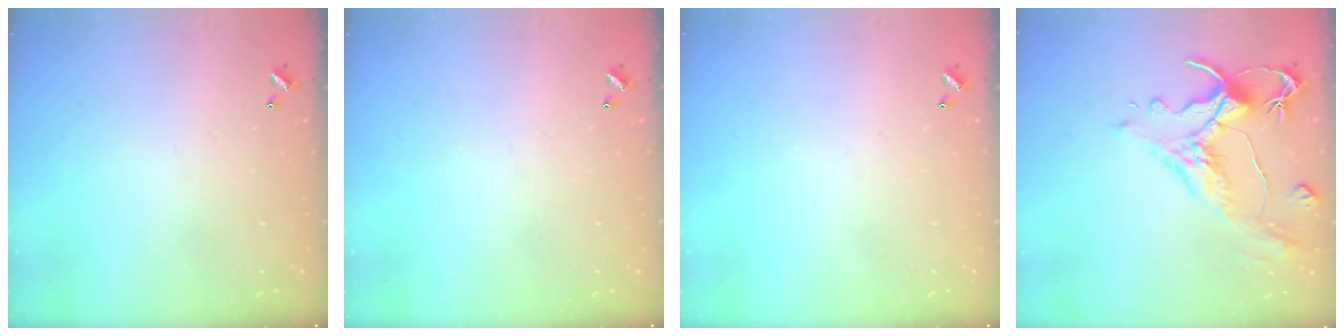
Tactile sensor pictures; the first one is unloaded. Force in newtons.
{"total": 0.0}
{"total": 0.0}
{"total": 1.6, "press": 0.6, "slide": 1.5}